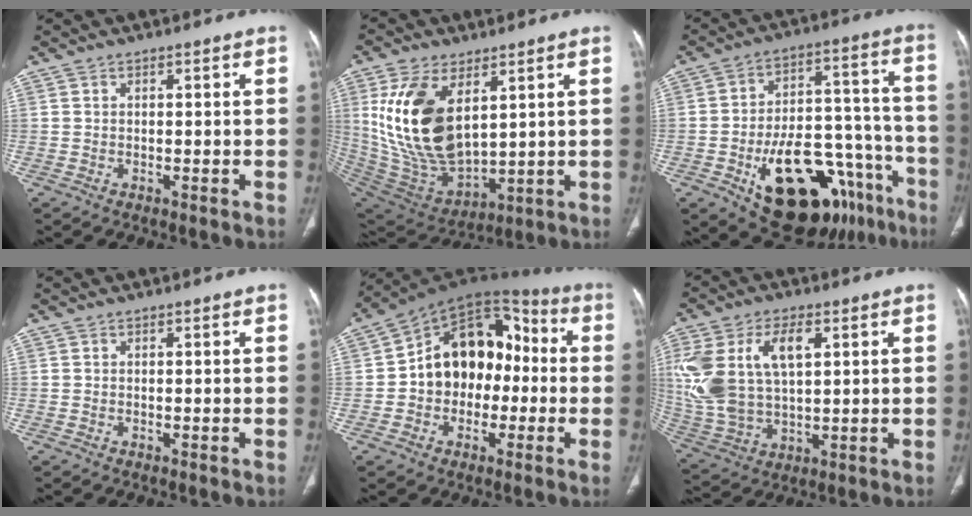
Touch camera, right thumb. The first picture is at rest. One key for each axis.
{"total": 20.4, "fx": 5.8, "fy": 11.1, "fz": 16.0, "tx": -0.302, "ty": -0.030, "tz": 0.131}
{"total": 27.0, "fx": -13.8, "fy": 13.9, "fz": 18.5, "tx": -0.204, "ty": 0.087, "tz": -0.190}
{"total": 0.0}
{"total": 17.1, "fx": -1.0, "fy": 12.6, "fz": 11.6, "tx": -0.129, "ty": 0.053, "tz": -0.027}
{"total": 18.2, "fx": 5.0, "fy": 10.3, "fz": 14.2, "tx": -0.300, "ty": 0.000, "tz": 0.102}